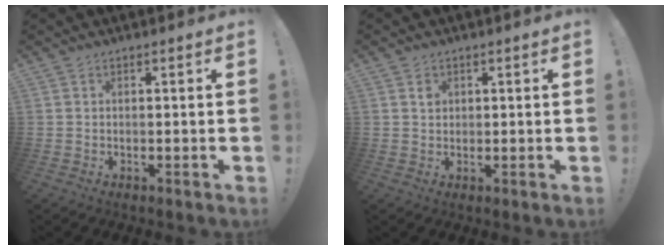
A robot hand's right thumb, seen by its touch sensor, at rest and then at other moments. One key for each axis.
{"total": 1.7, "fx": 0.6, "fy": 1.5, "fz": 0.5, "tx": 0.011, "ty": -0.007, "tz": 0.006}